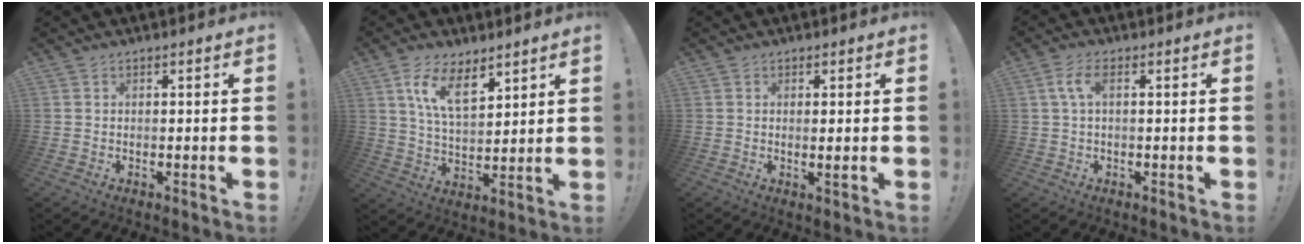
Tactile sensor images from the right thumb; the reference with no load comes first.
{"total": 11.5, "force": [7.1, 5.1, 7.4], "torque": [-0.130, -0.032, 0.131]}
{"total": 2.1, "force": [0.2, -0.2, 2.0], "torque": [-0.030, -0.006, 0.001]}
{"total": 4.7, "force": [0.8, 1.9, 4.2], "torque": [-0.092, 0.007, 0.015]}